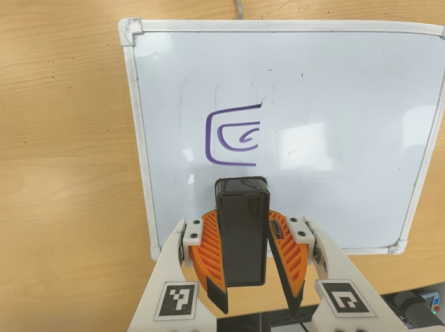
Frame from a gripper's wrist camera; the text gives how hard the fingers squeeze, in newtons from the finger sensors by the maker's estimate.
{"total": 8.6, "left": 8.9, "right": 8.3}